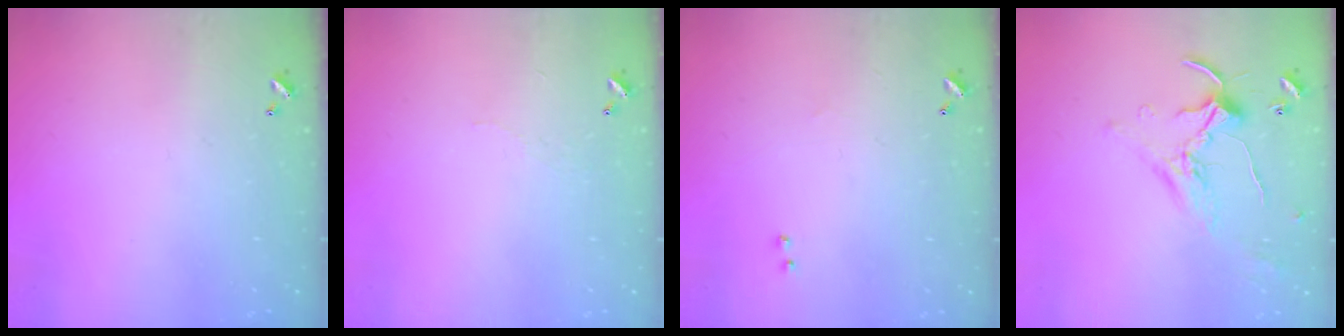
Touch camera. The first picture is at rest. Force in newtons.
{"total": 2.0, "press": 1.9, "slide": 0.4}
{"total": 2.3, "press": 2.2, "slide": 0.8}
{"total": 1.0, "press": 0.5, "slide": 0.8}